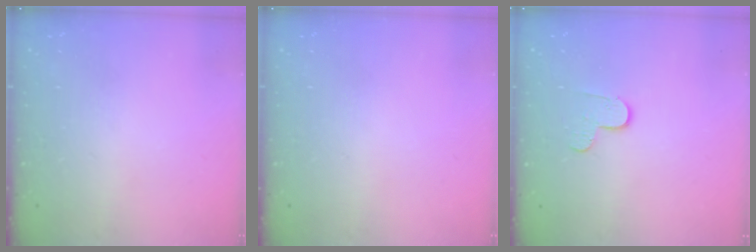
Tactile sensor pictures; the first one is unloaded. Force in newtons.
{"total": 0.0}
{"total": 3.3, "press": 3.3, "slide": 0.3}